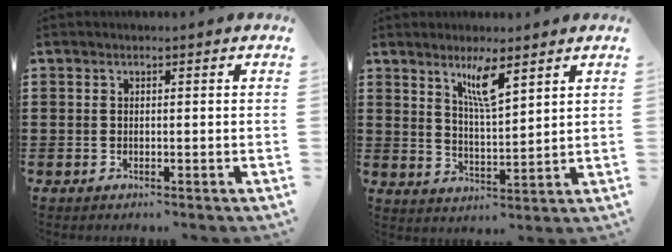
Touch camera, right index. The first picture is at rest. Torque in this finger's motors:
{"motor_torque": [0.58, 0.41, 0.46, 0.13]}